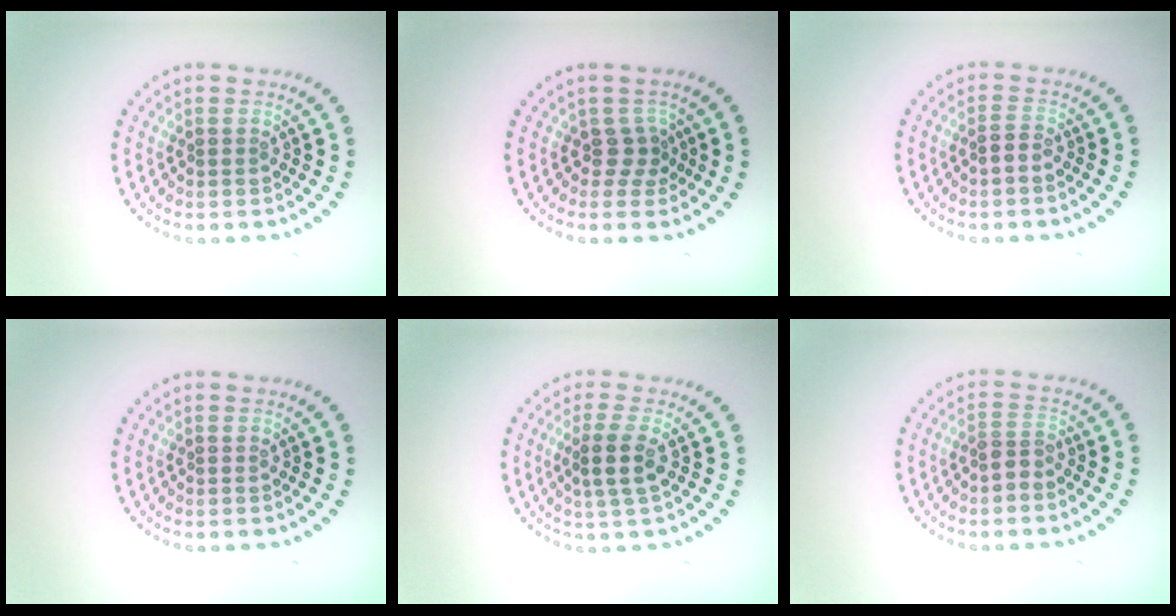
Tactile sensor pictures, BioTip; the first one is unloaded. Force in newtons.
{"total": 1.9, "press": 1.2, "slide": 1.5}
{"total": 1.0, "press": 0.8, "slide": 0.6}
{"total": 0.0}
{"total": 2.6, "press": 2.2, "slide": 1.4}
{"total": 1.9, "press": 1.5, "slide": 1.2}